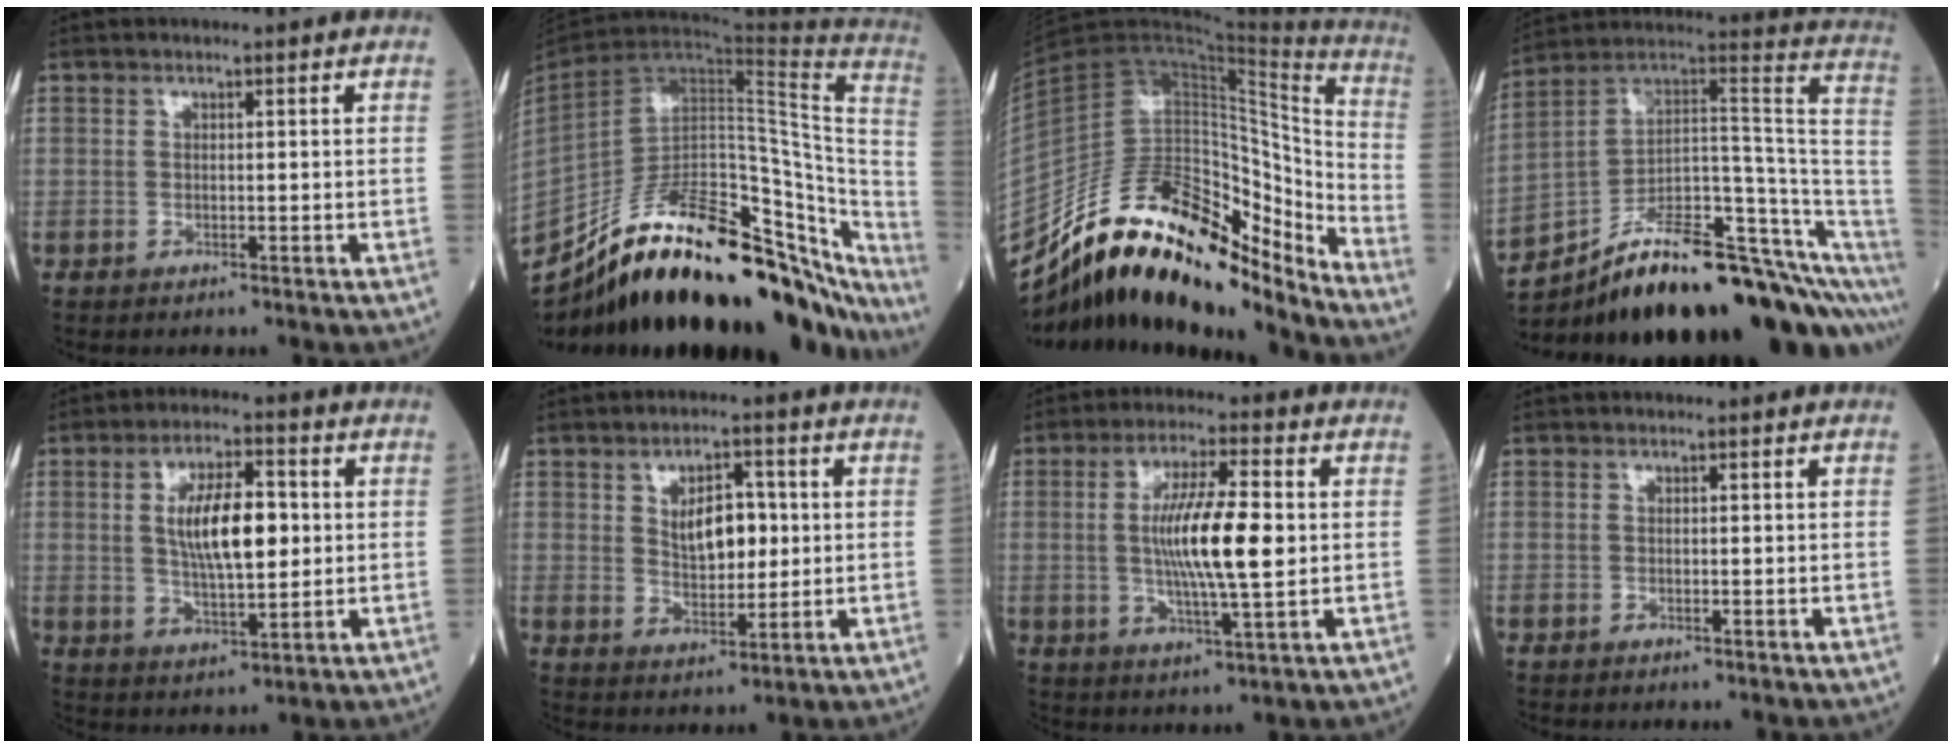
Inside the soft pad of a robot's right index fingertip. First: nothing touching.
{"total": 38.8, "force": [-29.0, 12.6, 22.5], "torque": [-0.290, -0.031, -0.413]}
{"total": 22.4, "force": [-18.1, 5.3, 12.0], "torque": [-0.202, 0.052, -0.307]}
{"total": 27.7, "force": [-18.3, 6.1, 19.9], "torque": [-0.205, 0.045, -0.275]}
{"total": 10.6, "force": [1.4, 3.4, 9.9], "torque": [-0.180, 0.007, 0.025]}
{"total": 7.2, "force": [1.4, 3.6, 6.1], "torque": [-0.100, 0.003, 0.030]}
{"total": 11.7, "force": [0.6, 1.5, 11.6], "torque": [-0.213, 0.000, 0.009]}
{"total": 0.0}